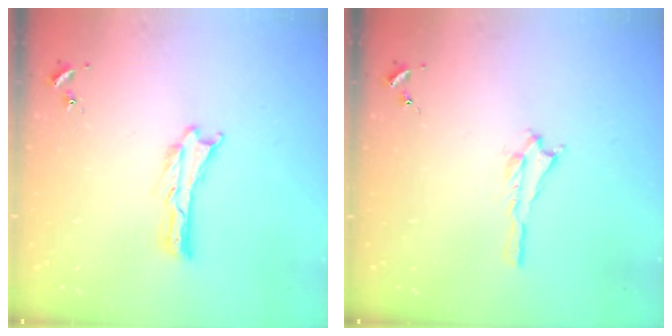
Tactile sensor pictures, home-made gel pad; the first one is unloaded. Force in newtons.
{"total": 0.6, "press": 0.5, "slide": 0.2}